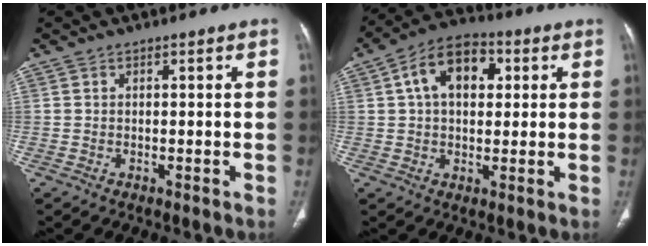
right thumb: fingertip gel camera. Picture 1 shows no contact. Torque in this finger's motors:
{"motor_torque": [-0.14, 2.00, 1.26, 0.29, 0.42]}